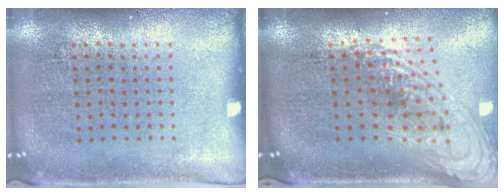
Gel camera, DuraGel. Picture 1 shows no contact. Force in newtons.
{"total": 2.1, "press": 1.5, "slide": 1.4}